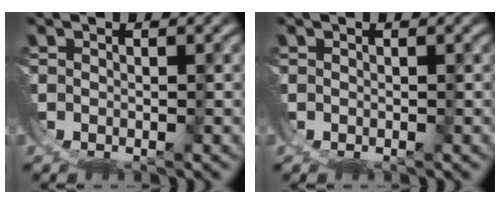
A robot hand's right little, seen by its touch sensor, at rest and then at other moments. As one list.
[{"total": 0.0}]